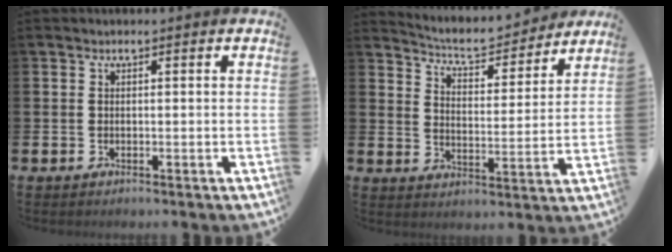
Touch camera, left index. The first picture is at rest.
{"total": 6.2, "force": [5.9, 1.1, 1.2], "torque": [-0.048, -0.047, 0.100]}